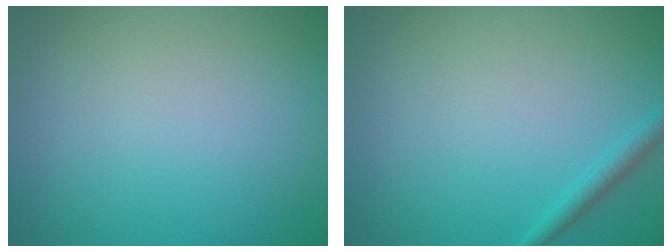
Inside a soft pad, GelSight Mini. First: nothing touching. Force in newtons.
{"total": 1.3, "press": 1.3, "slide": 0.1}